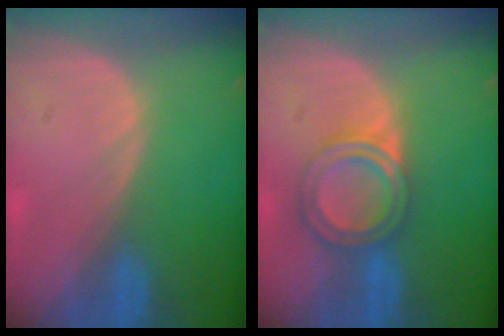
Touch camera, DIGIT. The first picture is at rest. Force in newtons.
{"total": 5.9, "press": 5.4, "slide": 2.4}